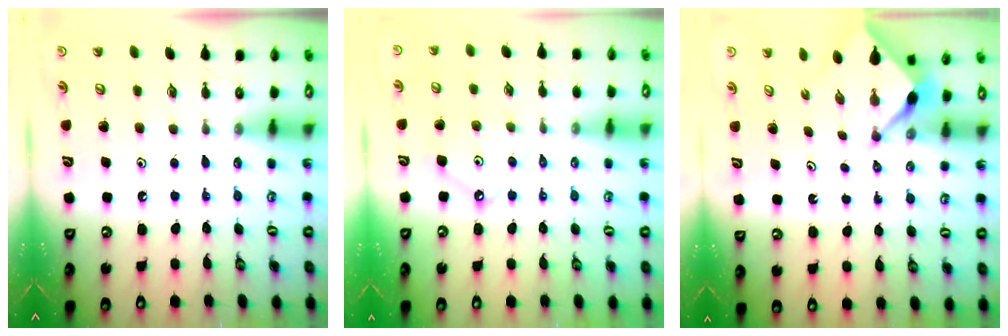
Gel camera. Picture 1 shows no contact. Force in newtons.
{"total": 3.7, "press": 3.7, "slide": 0.5}
{"total": 2.3, "press": 2.3, "slide": 0.3}